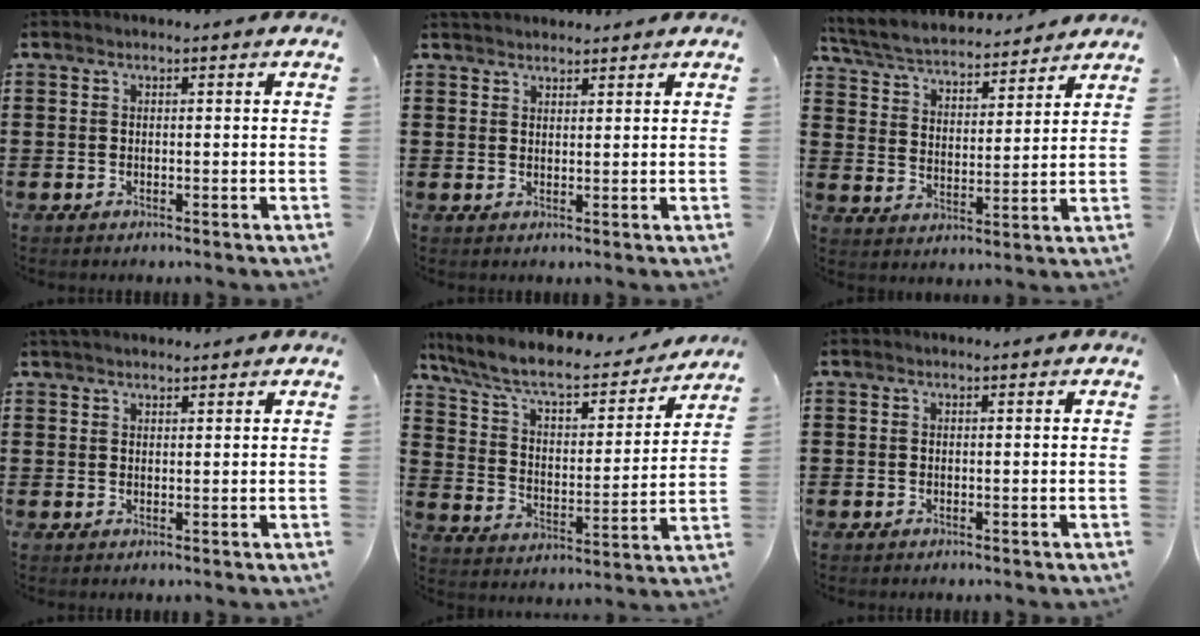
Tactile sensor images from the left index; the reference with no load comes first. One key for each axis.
{"total": 1.9, "fx": 1.8, "fy": 0.4, "fz": 0.0, "tx": -0.005, "ty": 0.003, "tz": 0.037}
{"total": 4.8, "fx": 4.7, "fy": 0.6, "fz": 1.1, "tx": -0.046, "ty": -0.028, "tz": 0.077}
{"total": 1.7, "fx": 1.6, "fy": 0.4, "fz": 0.4, "tx": -0.011, "ty": 0.003, "tz": 0.031}
{"total": 8.2, "fx": 7.0, "fy": 1.5, "fz": 4.0, "tx": -0.106, "ty": -0.044, "tz": 0.117}
{"total": 0.0}